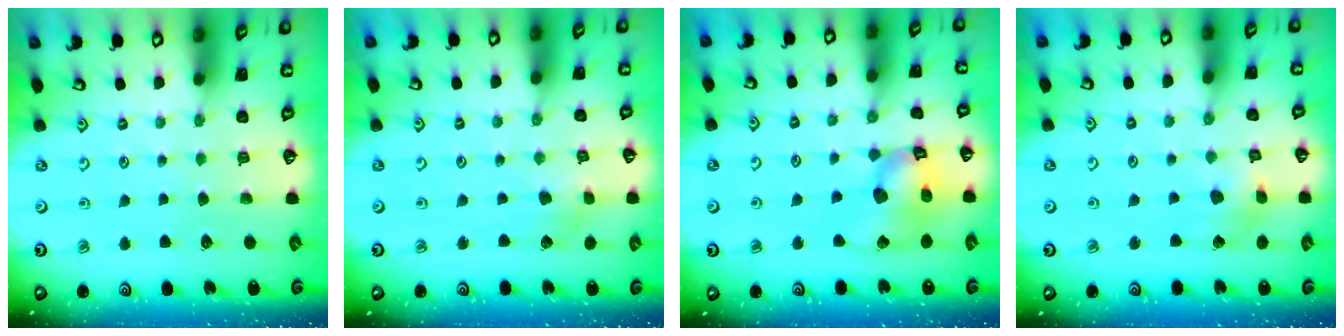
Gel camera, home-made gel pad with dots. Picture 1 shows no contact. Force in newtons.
{"total": 2.4, "press": 2.4, "slide": 0.2}
{"total": 14.4, "press": 14.3, "slide": 1.9}
{"total": 6.2, "press": 6.2, "slide": 0.6}